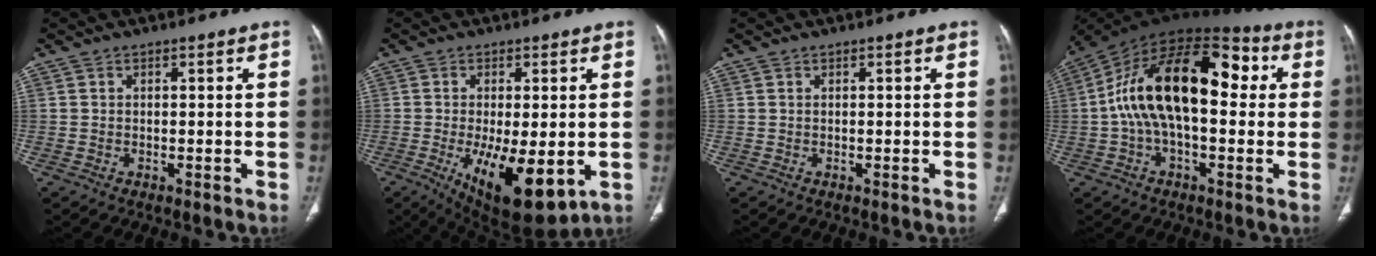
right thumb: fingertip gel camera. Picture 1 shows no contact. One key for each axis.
{"total": 15.0, "fx": -3.9, "fy": 5.8, "fz": 13.2, "tx": -0.210, "ty": -0.024, "tz": -0.041}
{"total": 0.0}
{"total": 21.5, "fx": 2.1, "fy": 11.0, "fz": 18.3, "tx": -0.301, "ty": 0.053, "tz": 0.021}